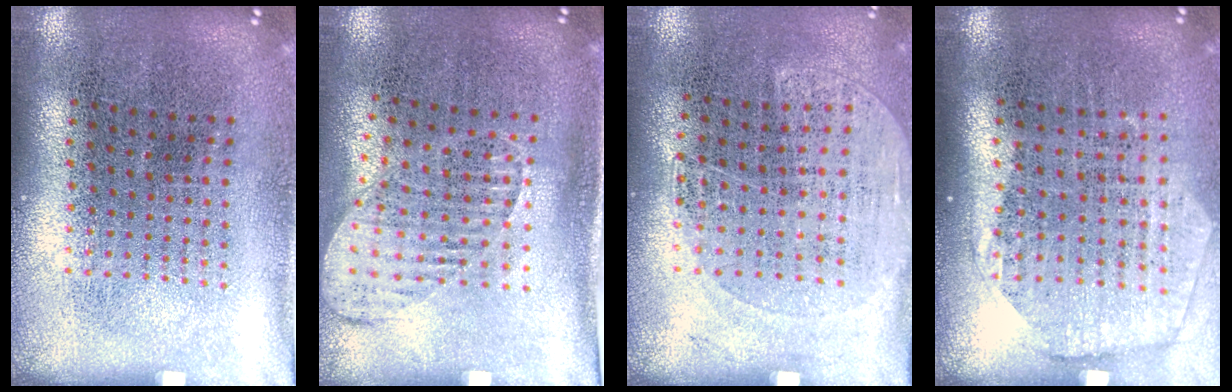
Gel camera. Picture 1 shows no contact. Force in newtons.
{"total": 1.4, "press": 1.1, "slide": 0.8}
{"total": 1.2, "press": 1.0, "slide": 0.7}
{"total": 1.8, "press": 1.5, "slide": 0.9}